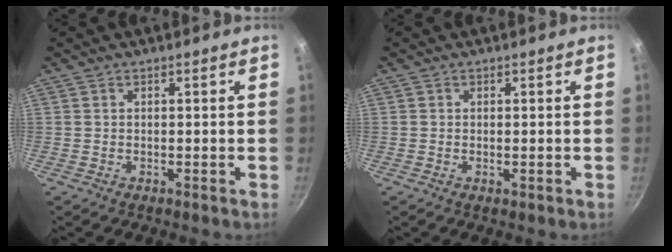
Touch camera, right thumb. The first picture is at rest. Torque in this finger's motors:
{"motor_torque": [-0.39, -0.08, -0.25, 0.11, -0.03]}